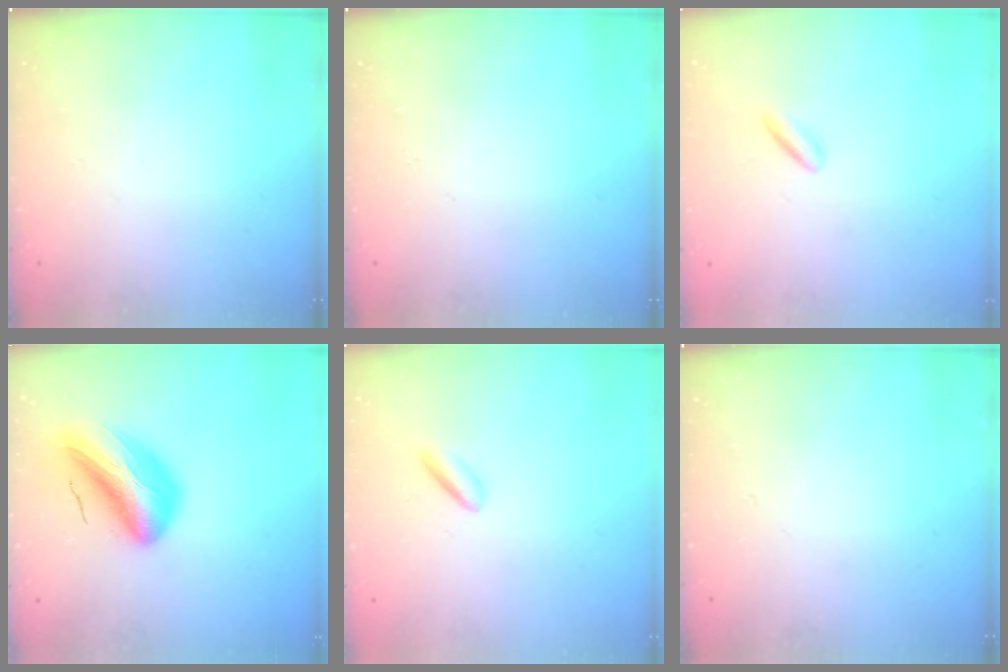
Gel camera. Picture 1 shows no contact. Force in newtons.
{"total": 0.0}
{"total": 2.2, "press": 2.0, "slide": 1.0}
{"total": 12.1, "press": 11.6, "slide": 3.5}
{"total": 2.5, "press": 2.3, "slide": 0.9}
{"total": 0.0}